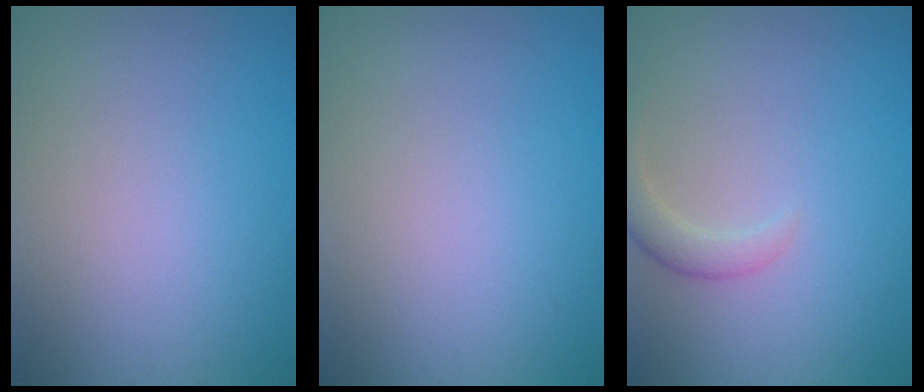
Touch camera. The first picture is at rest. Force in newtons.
{"total": 0.0}
{"total": 2.2, "press": 2.2, "slide": 0.2}